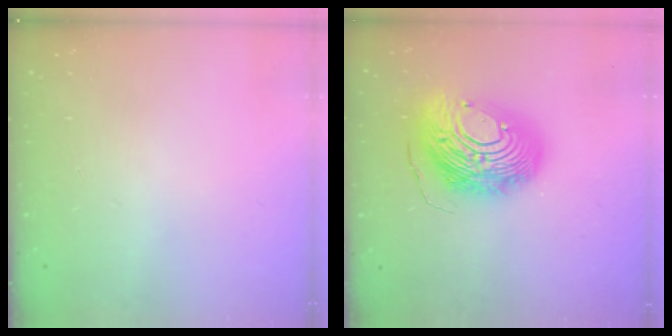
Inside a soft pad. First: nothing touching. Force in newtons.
{"total": 18.2, "press": 18.1, "slide": 1.7}